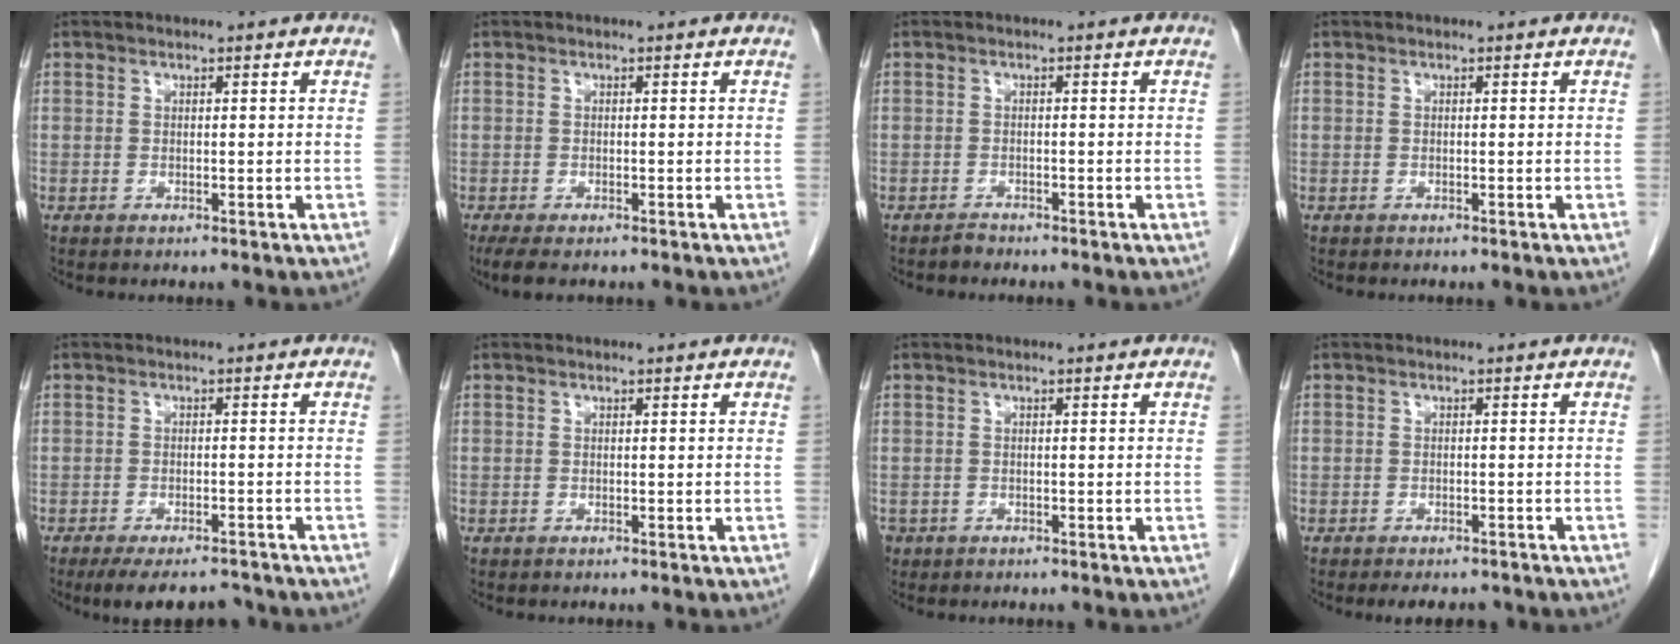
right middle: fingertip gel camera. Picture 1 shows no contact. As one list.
[{"total": 4.0, "force": [-2.9, 1.3, 2.4], "torque": [-0.045, -0.012, -0.042]}, {"total": 0.9, "force": [-0.9, 0.1, 0.0], "torque": [-0.004, -0.004, -0.016]}, {"total": 0.0}, {"total": 8.3, "force": [-7.1, 3.3, 2.9], "torque": [-0.035, 0.001, -0.097]}, {"total": 0.0}, {"total": 0.7, "force": [-0.4, 0.6, 0.1], "torque": [-0.009, 0.003, -0.004]}, {"total": 4.6, "force": [-3.9, 1.8, 1.5], "torque": [-0.015, -0.003, -0.050]}]